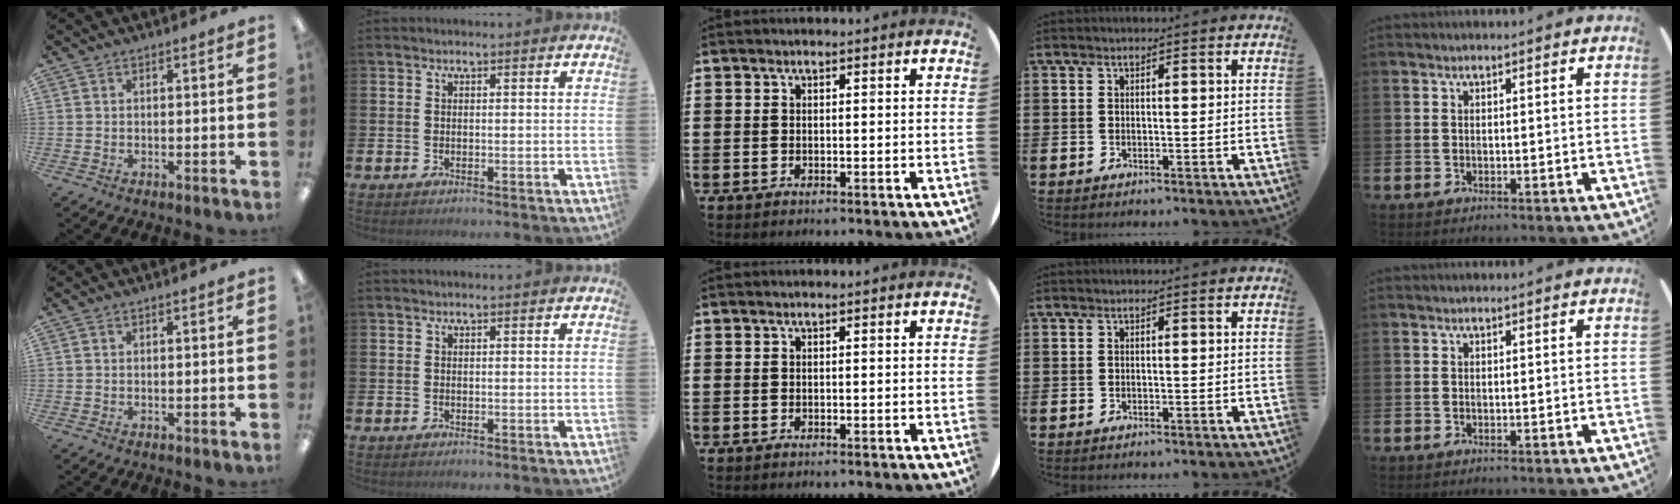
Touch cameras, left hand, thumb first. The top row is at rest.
{}